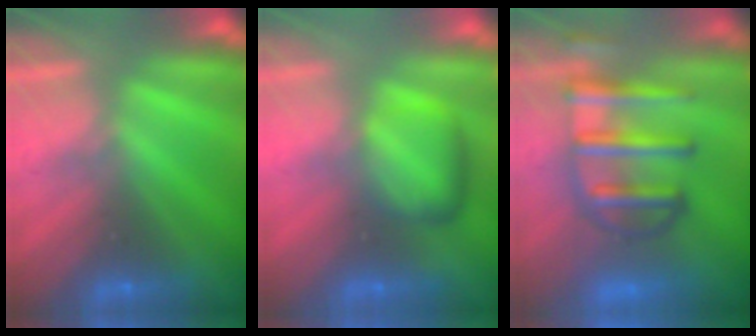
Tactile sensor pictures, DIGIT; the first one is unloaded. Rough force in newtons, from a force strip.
{"total": 2.4}
{"total": 9.4}